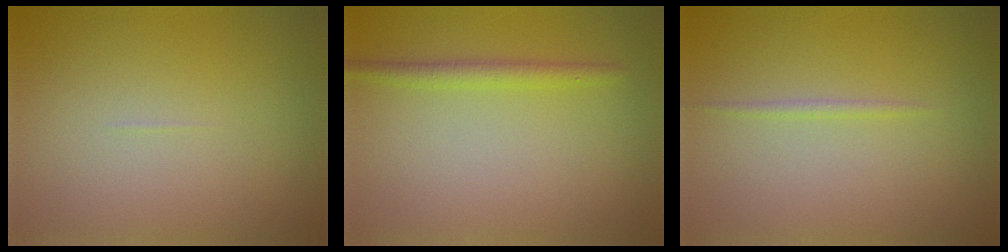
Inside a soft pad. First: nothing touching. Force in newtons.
{"total": 1.8, "press": 1.8, "slide": 0.0}
{"total": 0.7, "press": 0.7, "slide": 0.1}